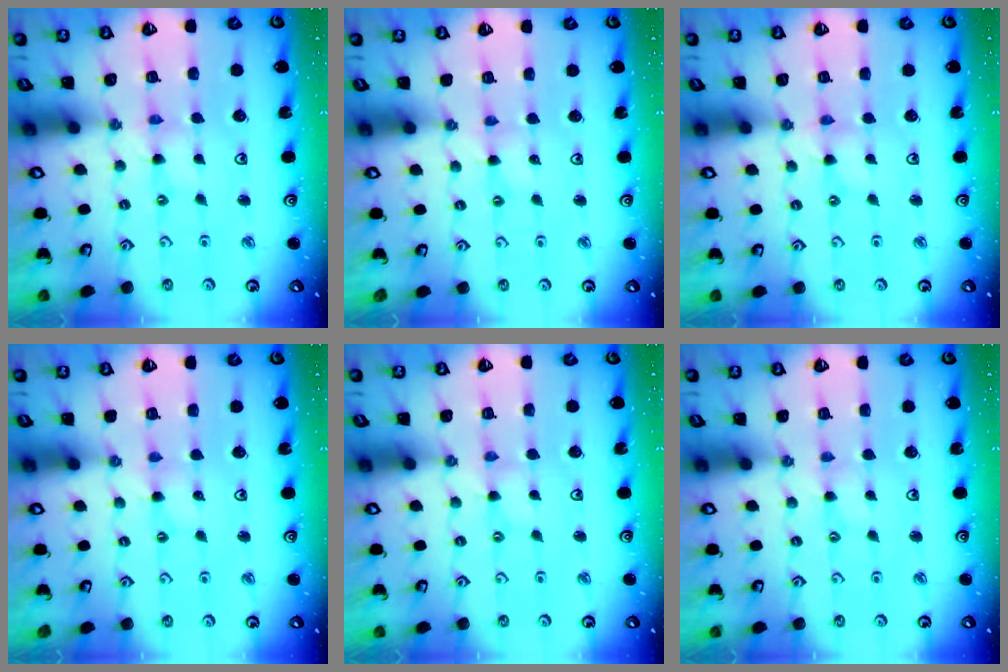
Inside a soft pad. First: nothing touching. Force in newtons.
{"total": 0.8, "press": 0.7, "slide": 0.3}
{"total": 1.1, "press": 1.0, "slide": 0.2}
{"total": 1.1, "press": 1.1, "slide": 0.3}
{"total": 0.6, "press": 0.6, "slide": 0.1}
{"total": 0.0}